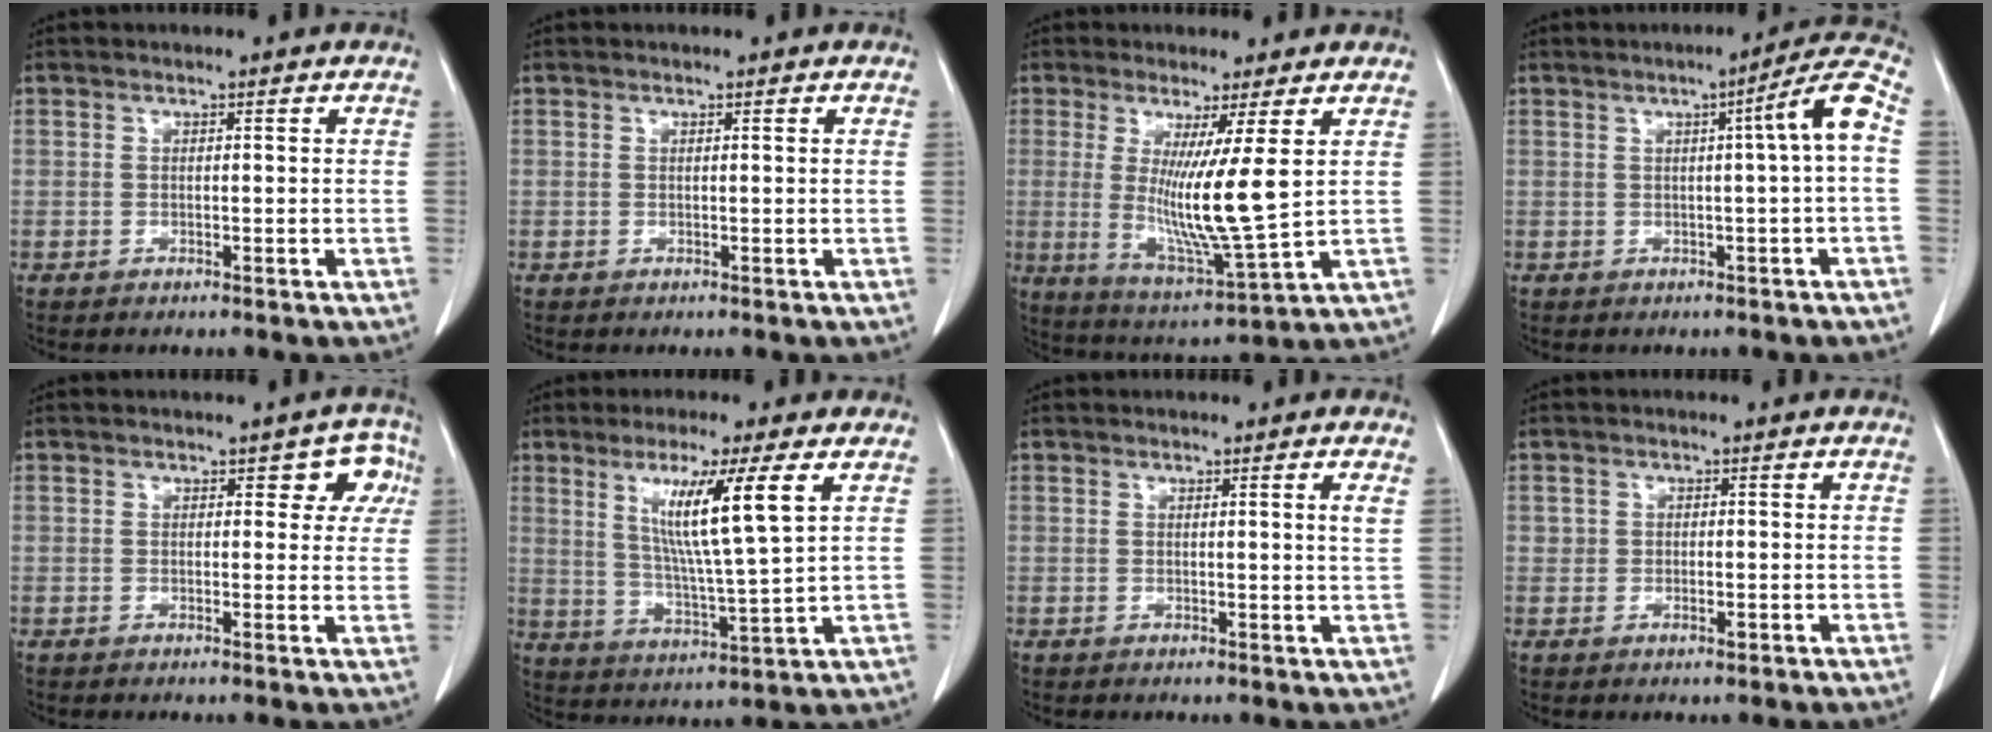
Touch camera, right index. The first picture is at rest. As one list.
[{"total": 0.0}, {"total": 11.2, "force": [1.7, -0.7, 11.0], "torque": [-0.210, -0.045, 0.032]}, {"total": 6.6, "force": [0.6, -0.9, 6.6], "torque": [-0.088, 0.010, 0.008]}, {"total": 4.5, "force": [2.0, 2.6, 3.1], "torque": [-0.009, 0.011, 0.017]}, {"total": 11.2, "force": [4.4, -1.0, 10.3], "torque": [-0.183, -0.014, 0.083]}, {"total": 1.8, "force": [0.9, -0.6, 1.4], "torque": [-0.021, -0.009, 0.014]}, {"total": 1.4, "force": [-0.1, 1.1, 0.9], "torque": [-0.014, -0.001, -0.001]}]